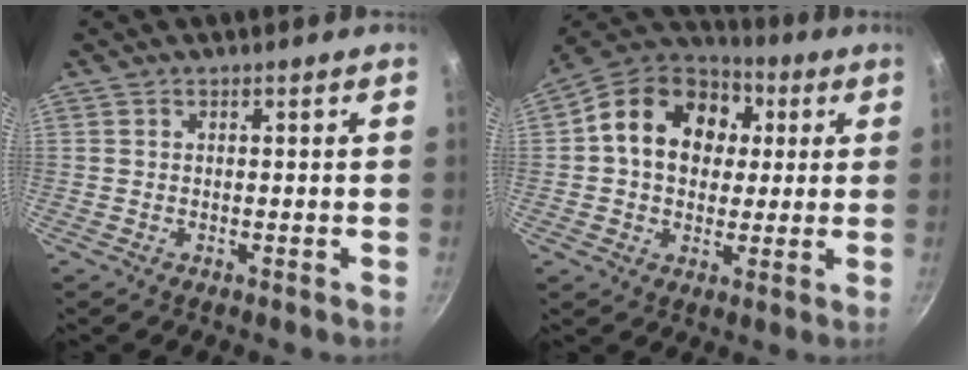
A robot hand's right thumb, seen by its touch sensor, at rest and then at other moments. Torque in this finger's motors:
{"motor_torque": [-0.45, 0.90, 0.01, 0.15, 0.08]}